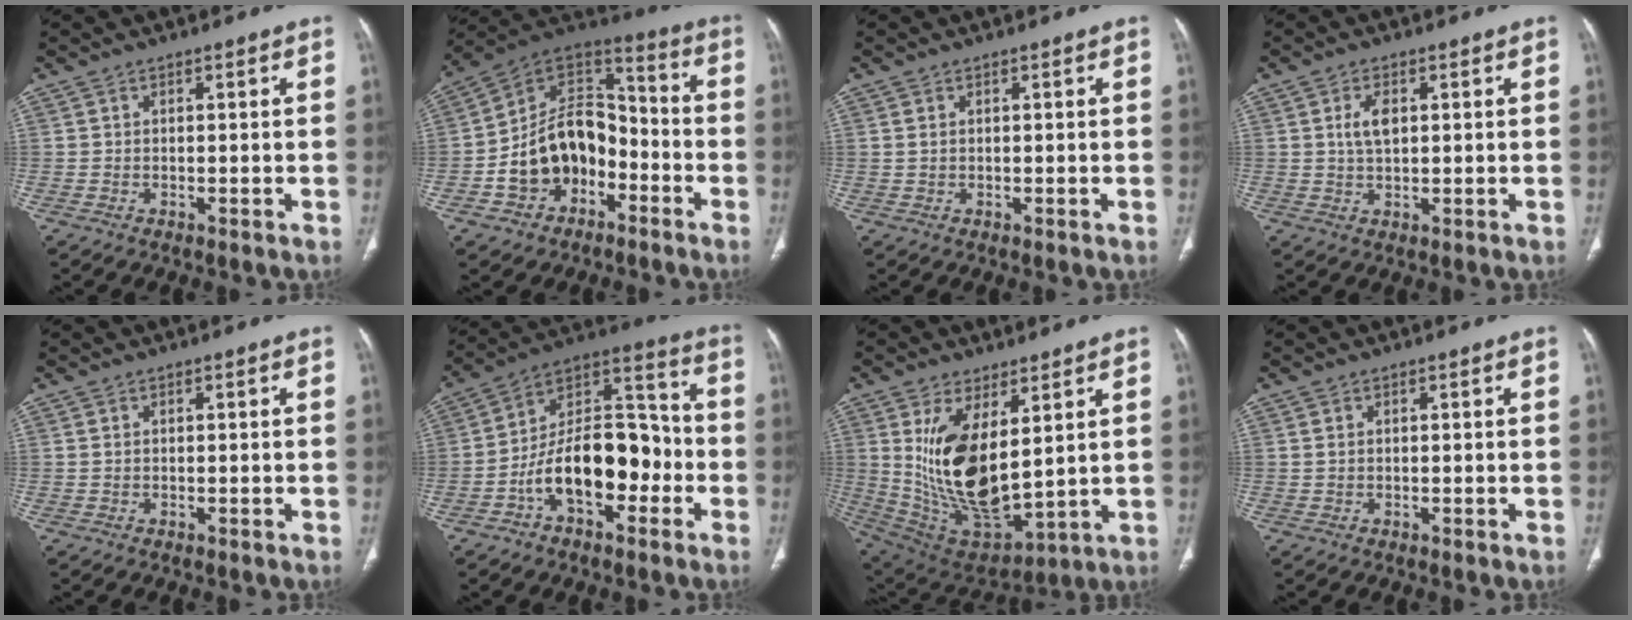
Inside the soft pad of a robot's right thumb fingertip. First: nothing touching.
{"total": 16.5, "force": [-5.6, 12.0, 9.9], "torque": [-0.126, 0.076, -0.098]}
{"total": 1.0, "force": [0.4, 0.6, 0.7], "torque": [-0.020, 0.006, 0.014]}
{"total": 3.9, "force": [1.0, 2.1, 3.2], "torque": [-0.060, -0.001, 0.019]}
{"total": 0.6, "force": [0.2, 0.3, 0.4], "torque": [-0.010, 0.007, 0.007]}
{"total": 18.6, "force": [-5.4, 10.5, 14.4], "torque": [-0.205, 0.062, -0.092]}
{"total": 18.1, "force": [4.3, 8.4, 15.5], "torque": [-0.280, -0.036, 0.109]}
{"total": 0.8, "force": [0.3, 0.5, 0.6], "torque": [-0.016, 0.006, 0.011]}